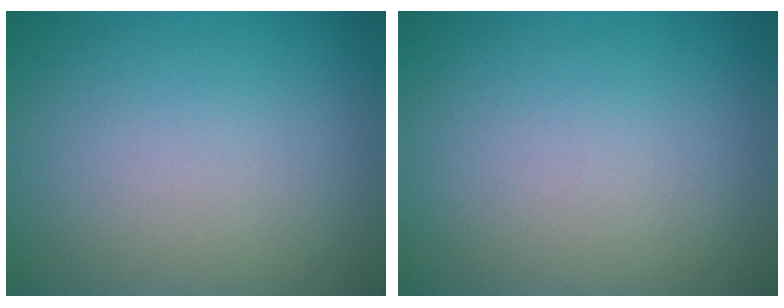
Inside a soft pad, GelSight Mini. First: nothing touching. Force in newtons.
{"total": 0.0}